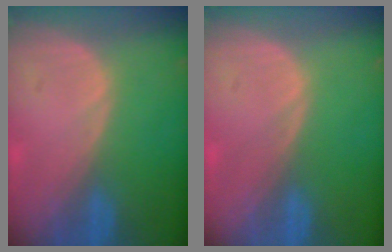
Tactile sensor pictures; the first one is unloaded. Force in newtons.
{"total": 0.0}